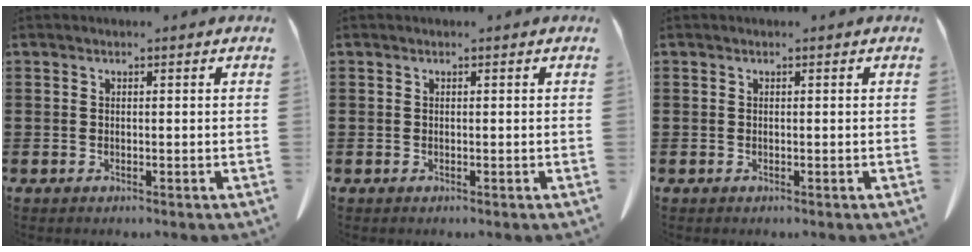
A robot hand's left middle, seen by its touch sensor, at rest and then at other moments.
{"total": 0.0}
{"total": 0.0}